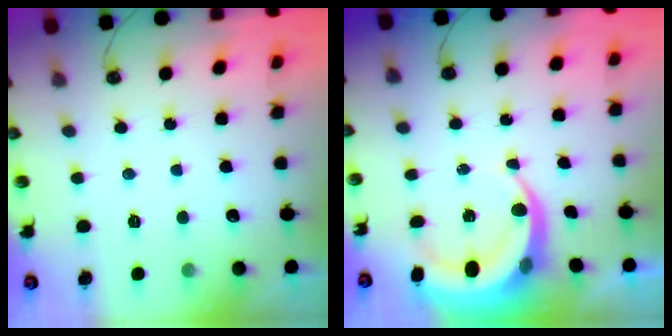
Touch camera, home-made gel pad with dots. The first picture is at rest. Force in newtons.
{"total": 7.5, "press": 7.5, "slide": 0.7}